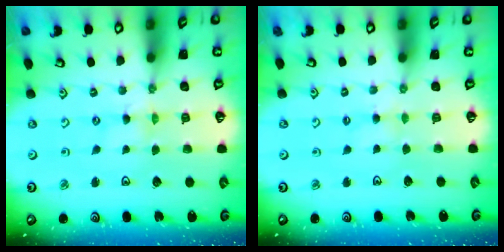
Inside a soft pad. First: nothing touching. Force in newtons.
{"total": 2.1, "press": 2.0, "slide": 0.4}